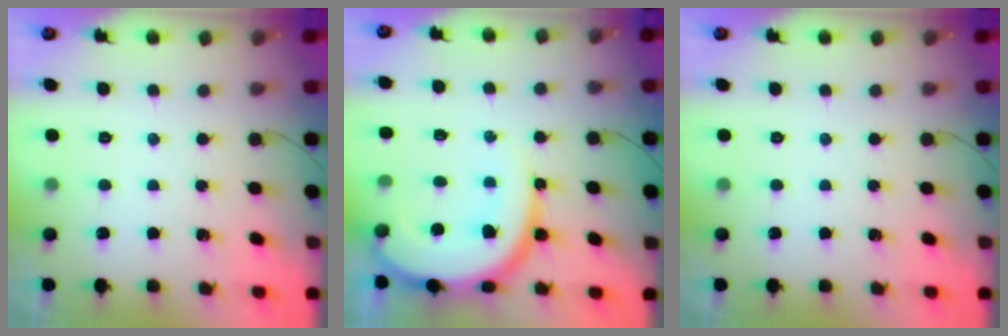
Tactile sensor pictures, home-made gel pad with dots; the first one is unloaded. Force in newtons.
{"total": 15.3, "press": 15.2, "slide": 1.2}
{"total": 0.0}